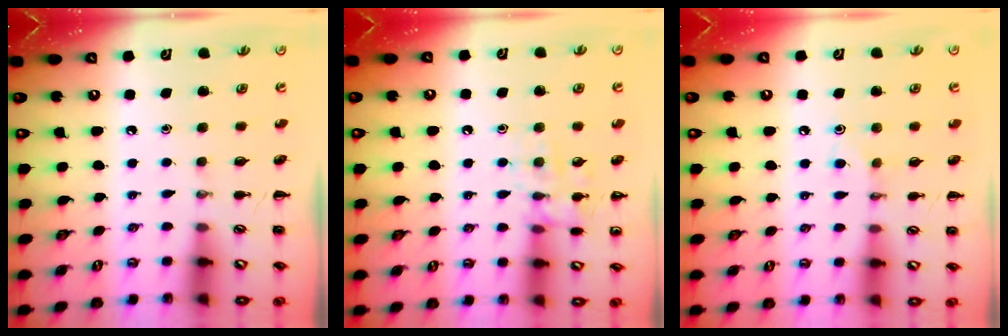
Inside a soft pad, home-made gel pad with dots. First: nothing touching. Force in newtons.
{"total": 9.2, "press": 9.1, "slide": 1.2}
{"total": 3.9, "press": 3.8, "slide": 1.1}